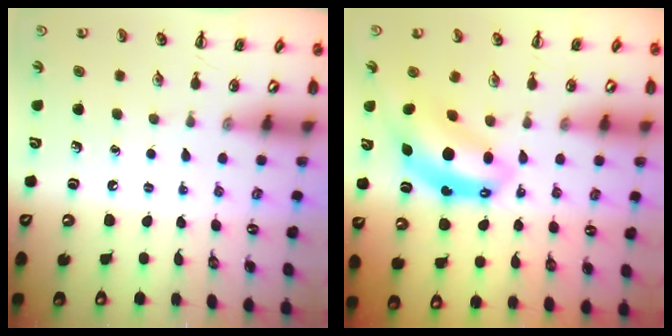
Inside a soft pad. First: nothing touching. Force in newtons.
{"total": 8.3, "press": 8.0, "slide": 2.1}